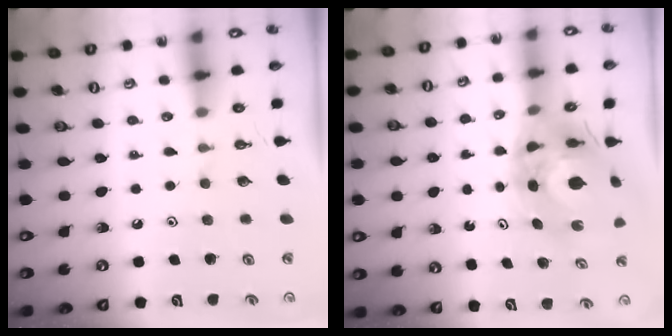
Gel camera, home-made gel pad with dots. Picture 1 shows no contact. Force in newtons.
{"total": 11.0, "press": 11.0, "slide": 1.0}